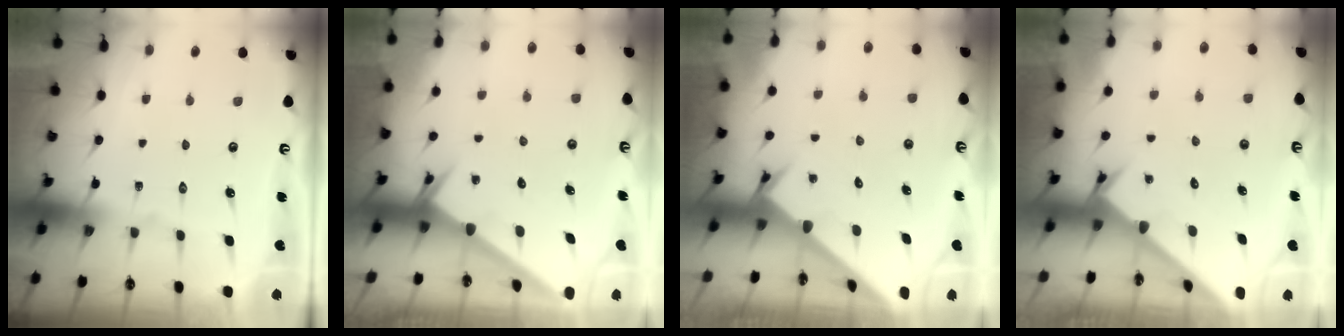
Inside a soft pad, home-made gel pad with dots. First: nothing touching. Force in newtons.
{"total": 2.6, "press": 2.6, "slide": 0.1}
{"total": 2.8, "press": 2.8, "slide": 0.3}
{"total": 2.7, "press": 2.7, "slide": 0.3}